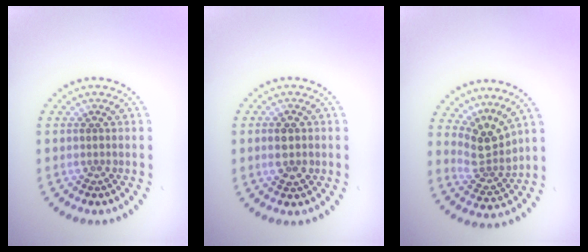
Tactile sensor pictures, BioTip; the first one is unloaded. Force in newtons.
{"total": 2.5, "press": 2.5, "slide": 0.2}
{"total": 3.3, "press": 2.4, "slide": 2.3}